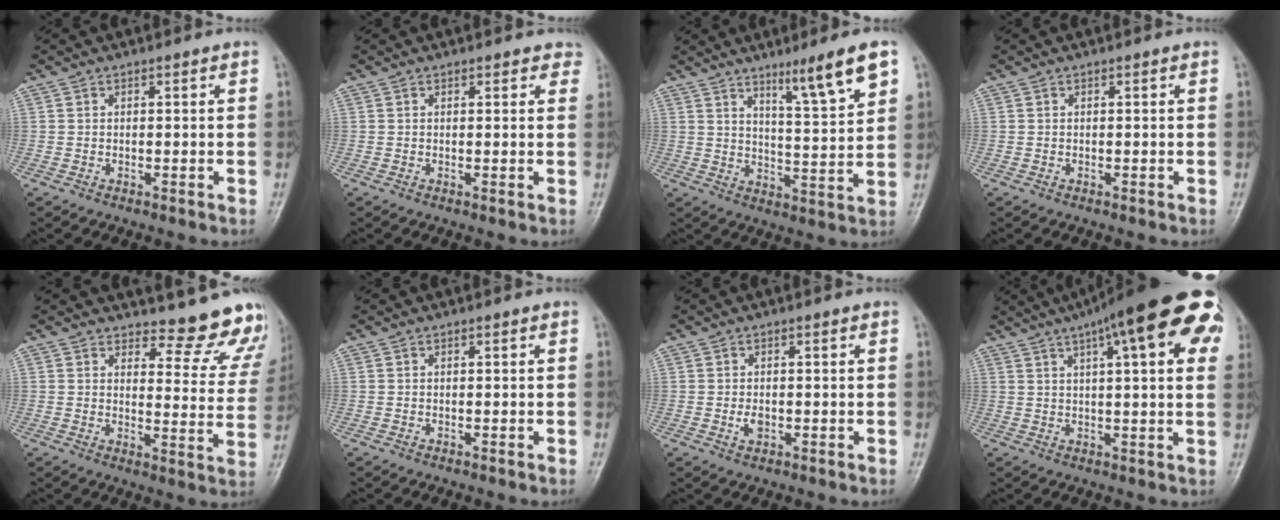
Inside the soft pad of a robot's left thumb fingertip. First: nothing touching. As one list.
[{"total": 2.6, "force": [2.1, 1.4, 0.7], "torque": [0.024, -0.005, 0.010]}, {"total": 10.5, "force": [6.4, 0.6, 8.3], "torque": [-0.125, -0.042, 0.104]}, {"total": 0.0}, {"total": 13.8, "force": [13.0, 4.0, 2.5], "torque": [0.018, -0.130, 0.134]}, {"total": 0.0}, {"total": 1.9, "force": [-0.3, 1.3, 1.4], "torque": [-0.023, -0.001, -0.006]}, {"total": 23.1, "force": [10.7, 6.1, 19.5], "torque": [-0.264, 0.025, 0.139]}]